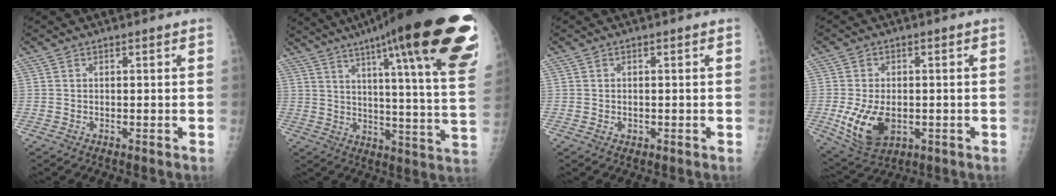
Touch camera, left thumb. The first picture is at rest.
{"total": 32.4, "force": [19.2, 4.9, 25.6], "torque": [-0.279, -0.048, 0.265]}
{"total": 0.7, "force": [-0.2, 0.6, 0.1], "torque": [-0.001, 0.000, -0.002]}
{"total": 10.4, "force": [-2.3, 6.6, 7.8], "torque": [-0.140, -0.007, -0.026]}